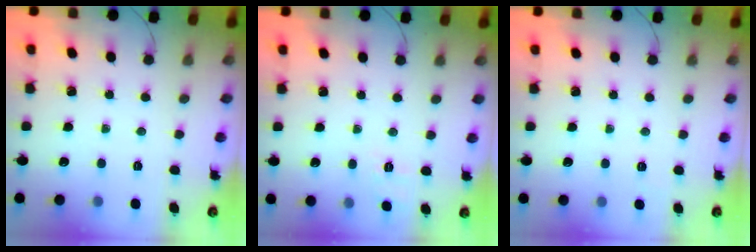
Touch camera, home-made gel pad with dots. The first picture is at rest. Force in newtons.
{"total": 2.8, "press": 2.2, "slide": 1.8}
{"total": 2.0, "press": 1.6, "slide": 1.2}